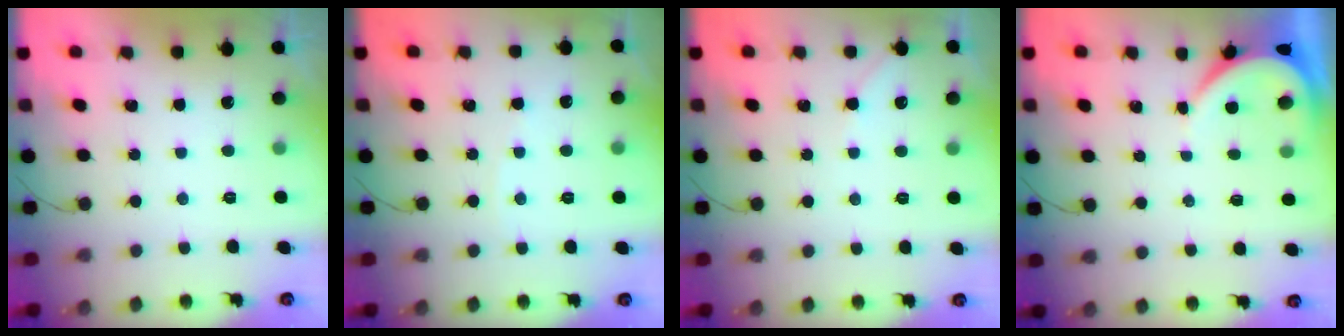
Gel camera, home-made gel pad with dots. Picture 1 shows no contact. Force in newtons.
{"total": 1.4, "press": 1.4, "slide": 0.3}
{"total": 3.0, "press": 2.9, "slide": 0.5}
{"total": 3.5, "press": 3.4, "slide": 0.5}